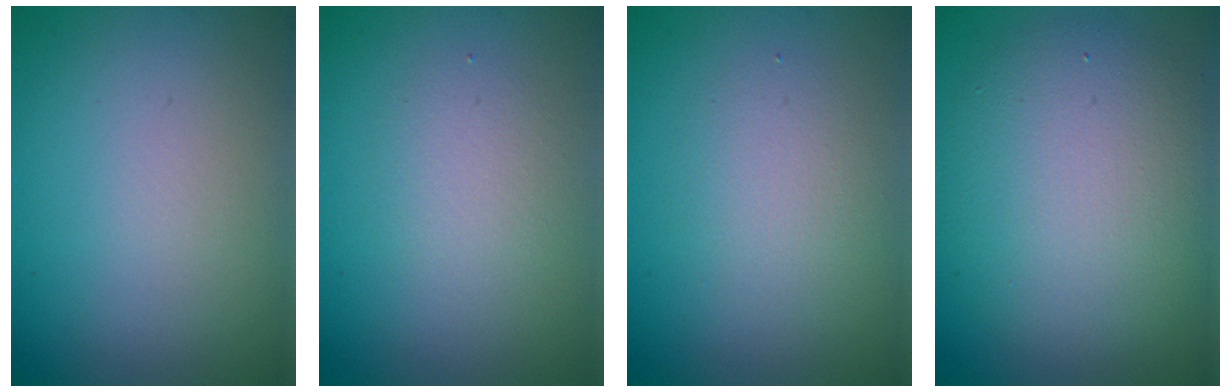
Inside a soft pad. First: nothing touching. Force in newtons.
{"total": 2.0, "press": 2.0, "slide": 0.1}
{"total": 2.4, "press": 2.4, "slide": 0.2}
{"total": 8.0, "press": 8.0, "slide": 0.2}